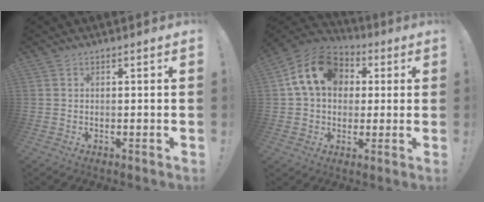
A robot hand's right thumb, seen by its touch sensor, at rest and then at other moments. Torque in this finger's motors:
{"motor_torque": [1.72, 2.24, 1.49, -0.04, 0.05]}